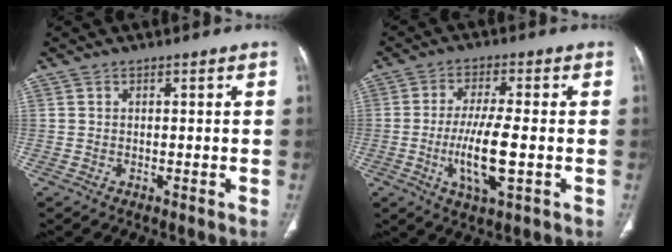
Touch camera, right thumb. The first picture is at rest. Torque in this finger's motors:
{"motor_torque": [1.46, 1.32, 0.58, -0.83, 0.42]}